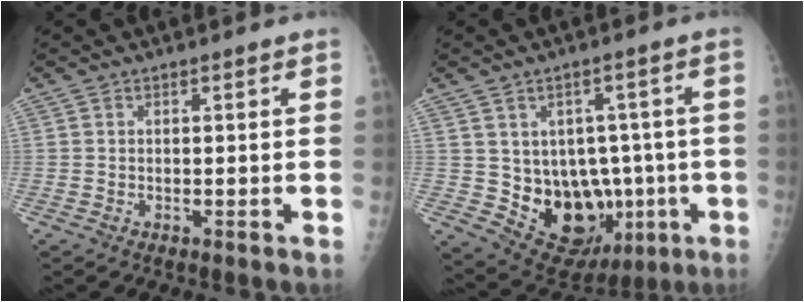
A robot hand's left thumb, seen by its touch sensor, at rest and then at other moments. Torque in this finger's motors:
{"motor_torque": [-0.57, 0.49, 0.28, -0.25, 0.13]}